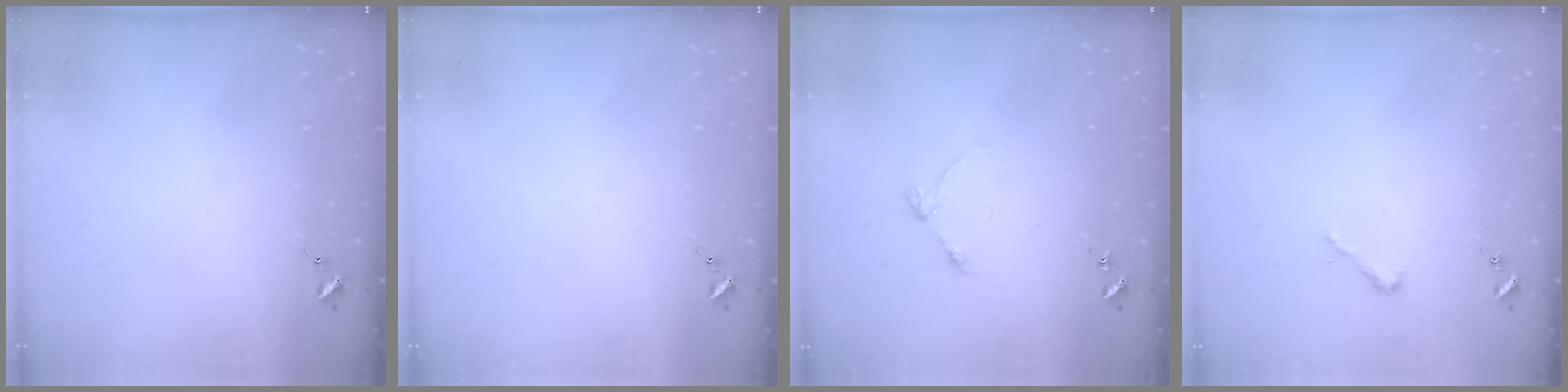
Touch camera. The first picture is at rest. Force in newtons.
{"total": 0.0}
{"total": 4.2, "press": 4.1, "slide": 0.4}
{"total": 2.5, "press": 2.5, "slide": 0.2}